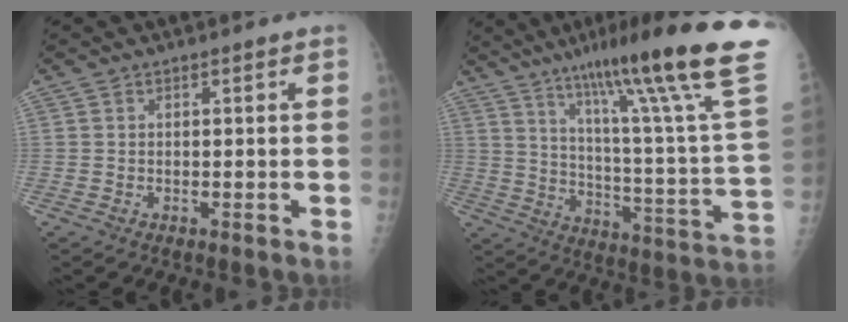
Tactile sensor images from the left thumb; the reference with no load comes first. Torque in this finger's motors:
{"motor_torque": [1.20, -0.55, 1.41, -1.35, 0.18]}